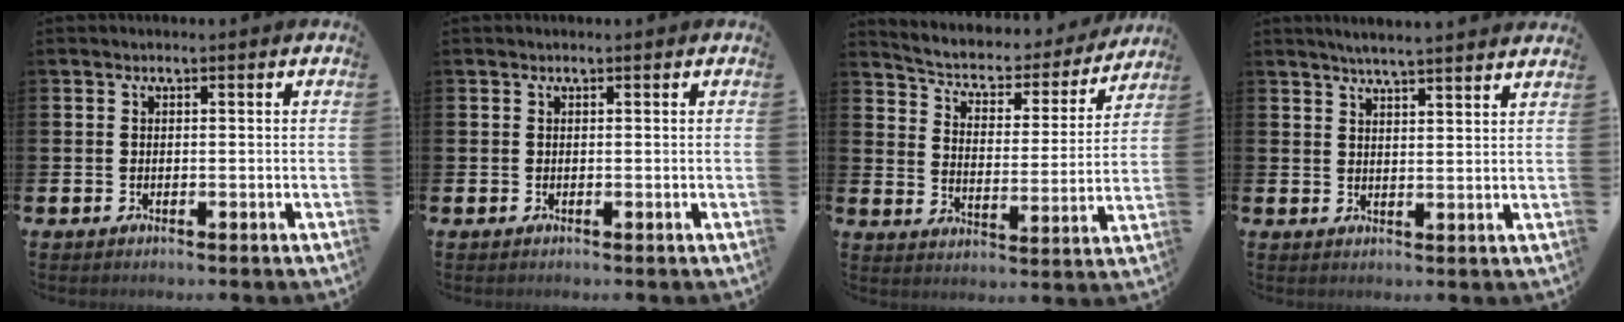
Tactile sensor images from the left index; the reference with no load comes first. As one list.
[{"total": 0.0}, {"total": 5.0, "force": [4.4, 1.9, 1.2], "torque": [-0.056, -0.035, 0.068]}, {"total": 4.4, "force": [4.3, -0.6, 0.7], "torque": [-0.022, -0.019, 0.075]}]